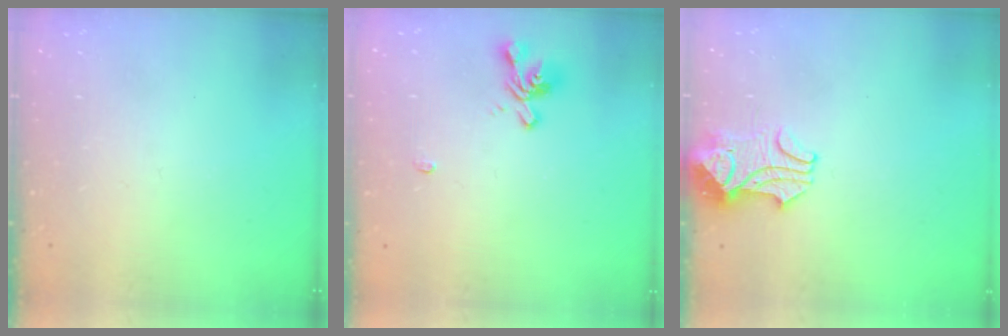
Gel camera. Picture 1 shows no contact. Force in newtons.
{"total": 1.6, "press": 1.1, "slide": 1.1}
{"total": 2.2, "press": 2.2, "slide": 0.6}